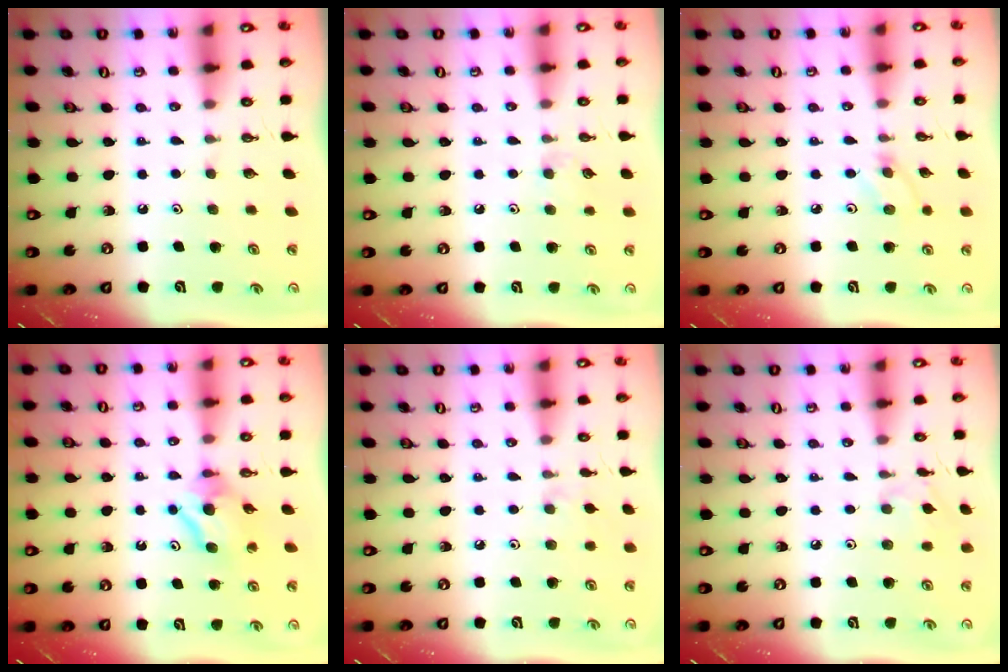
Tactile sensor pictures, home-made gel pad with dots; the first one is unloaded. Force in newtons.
{"total": 3.5, "press": 3.5, "slide": 0.5}
{"total": 4.1, "press": 4.1, "slide": 0.5}
{"total": 7.9, "press": 7.9, "slide": 0.2}
{"total": 1.1, "press": 1.0, "slide": 0.4}
{"total": 3.5, "press": 3.5, "slide": 0.5}